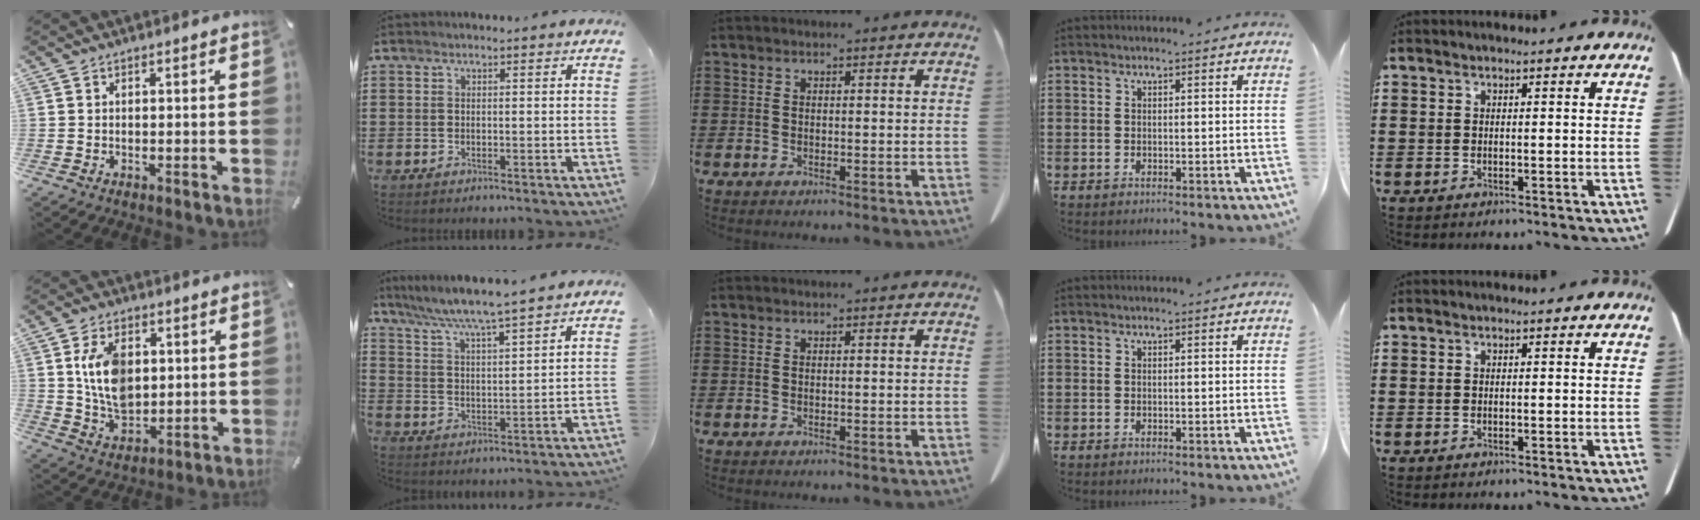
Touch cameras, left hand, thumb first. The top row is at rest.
{"thumb": {"total": 11.5, "force": [2.6, 8.0, 7.8], "torque": [-0.168, 0.005, 0.049]}, "index": {"total": 5.8, "force": [5.3, -0.8, 2.2], "torque": [-0.064, -0.033, 0.088]}}